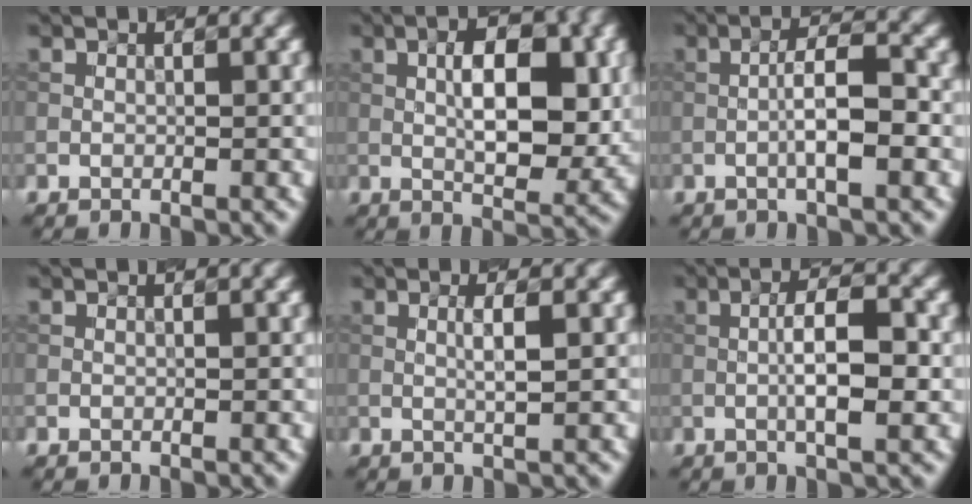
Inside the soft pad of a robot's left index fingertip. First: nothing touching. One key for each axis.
{"total": 7.1, "fx": 0.7, "fy": 3.0, "fz": 6.4, "tx": -0.096, "ty": -0.001, "tz": 0.012}
{"total": 4.4, "fx": -1.0, "fy": 0.9, "fz": 4.2, "tx": -0.074, "ty": 0.010, "tz": -0.021}
{"total": 0.0}
{"total": 1.9, "fx": 0.2, "fy": 0.3, "fz": 1.9, "tx": -0.034, "ty": 0.006, "tz": 0.001}
{"total": 5.2, "fx": -0.4, "fy": 1.3, "fz": 5.0, "tx": -0.090, "ty": 0.008, "tz": -0.011}